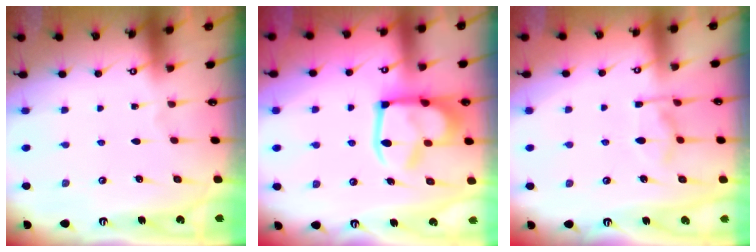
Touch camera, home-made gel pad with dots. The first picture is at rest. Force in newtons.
{"total": 11.4, "press": 11.3, "slide": 1.4}
{"total": 9.0, "press": 9.0, "slide": 1.2}